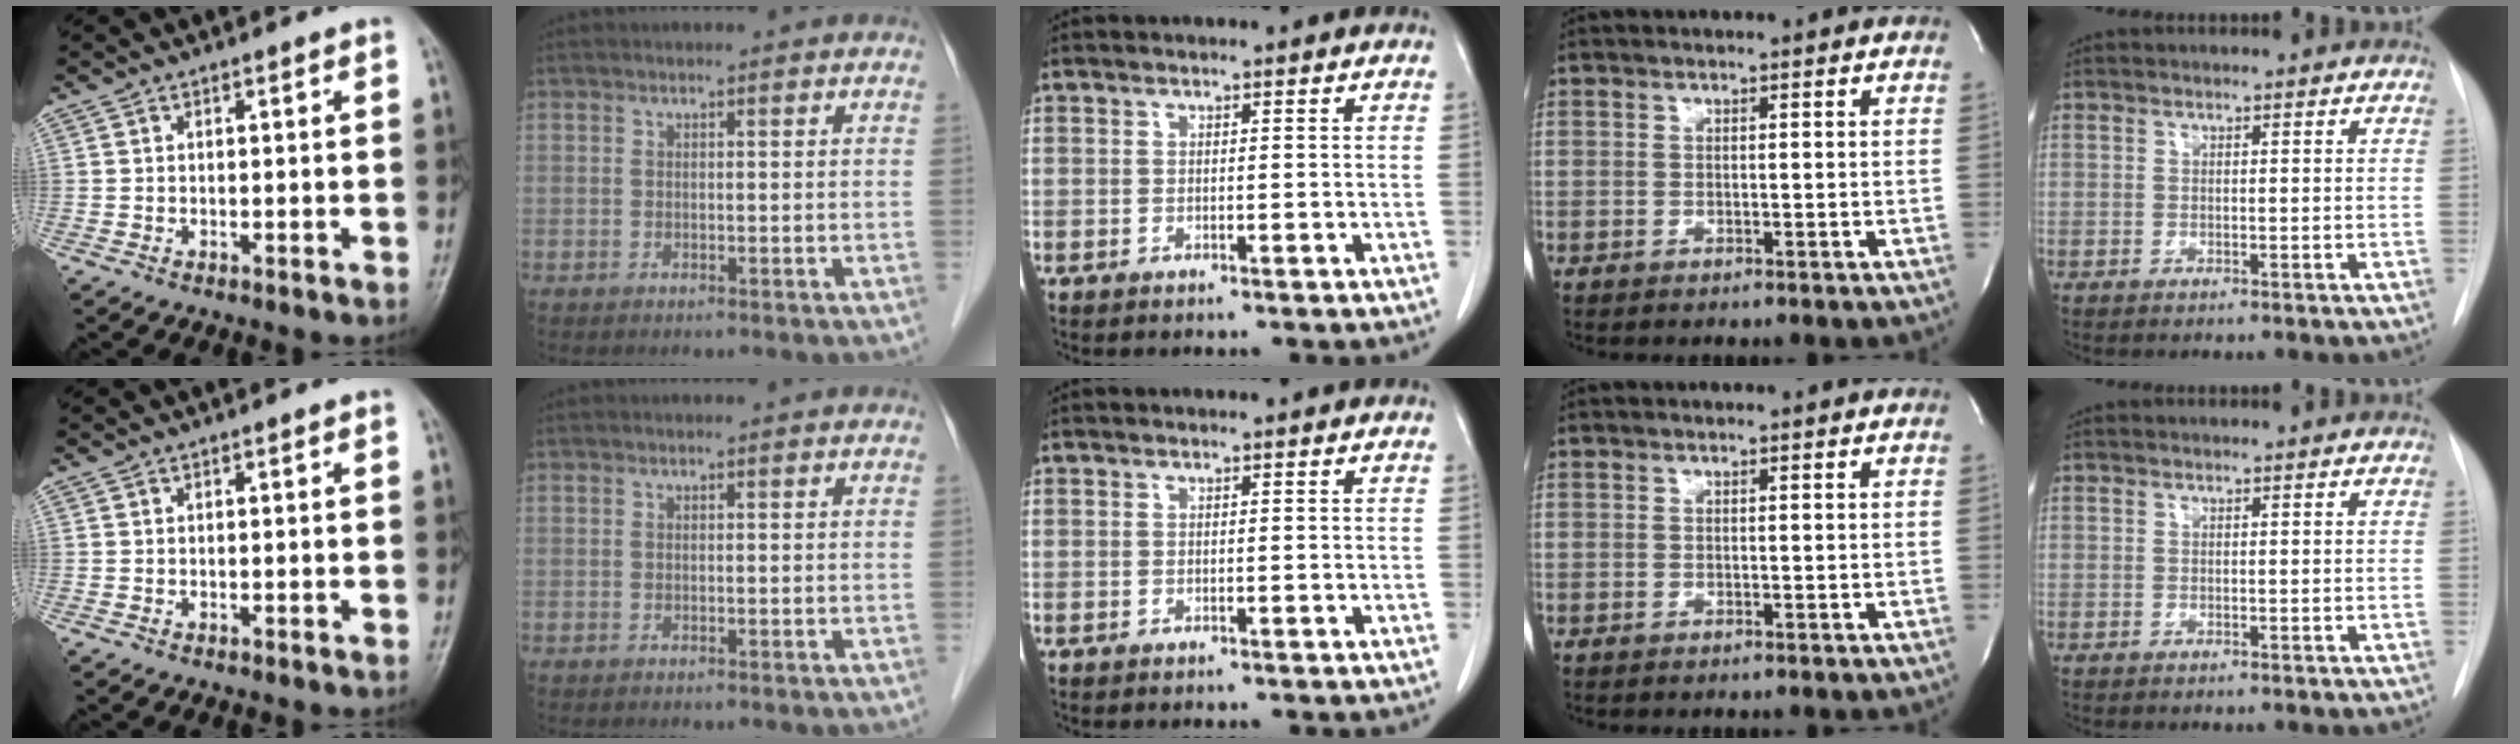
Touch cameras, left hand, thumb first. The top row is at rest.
{}